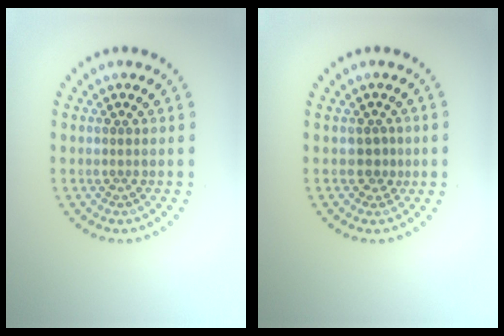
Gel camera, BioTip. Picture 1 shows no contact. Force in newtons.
{"total": 1.5, "press": 1.2, "slide": 0.9}